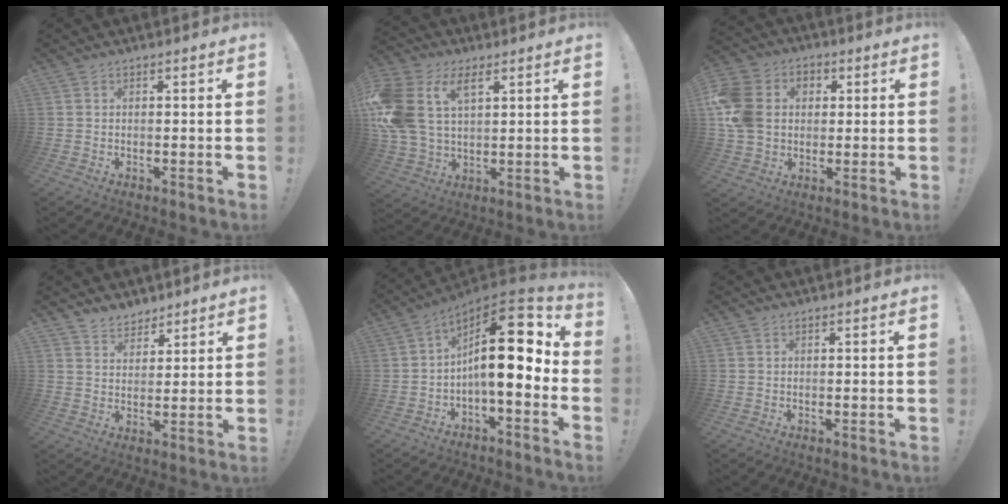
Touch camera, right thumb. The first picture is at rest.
{"total": 16.3, "force": [6.3, 10.6, 10.6], "torque": [-0.240, -0.018, 0.117]}
{"total": 14.8, "force": [1.2, 12.3, 8.2], "torque": [-0.150, 0.008, 0.028]}
{"total": 5.5, "force": [4.6, 3.0, 0.1], "torque": [0.006, -0.037, 0.086]}
{"total": 18.5, "force": [1.9, 6.3, 17.3], "torque": [-0.273, -0.013, 0.025]}
{"total": 0.0}